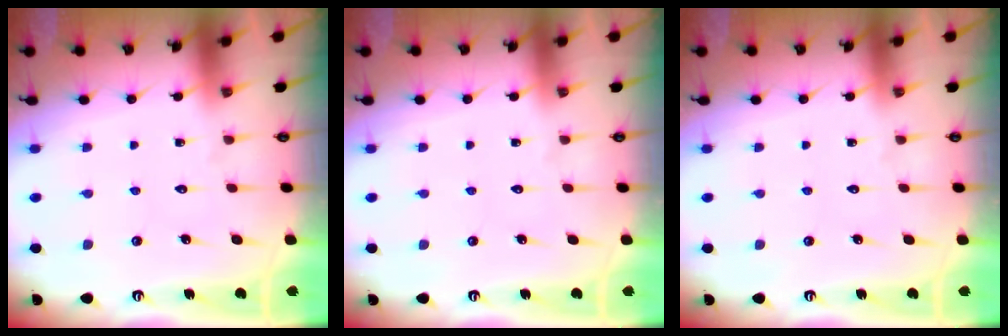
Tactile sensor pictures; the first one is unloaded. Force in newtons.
{"total": 0.0}
{"total": 0.0}